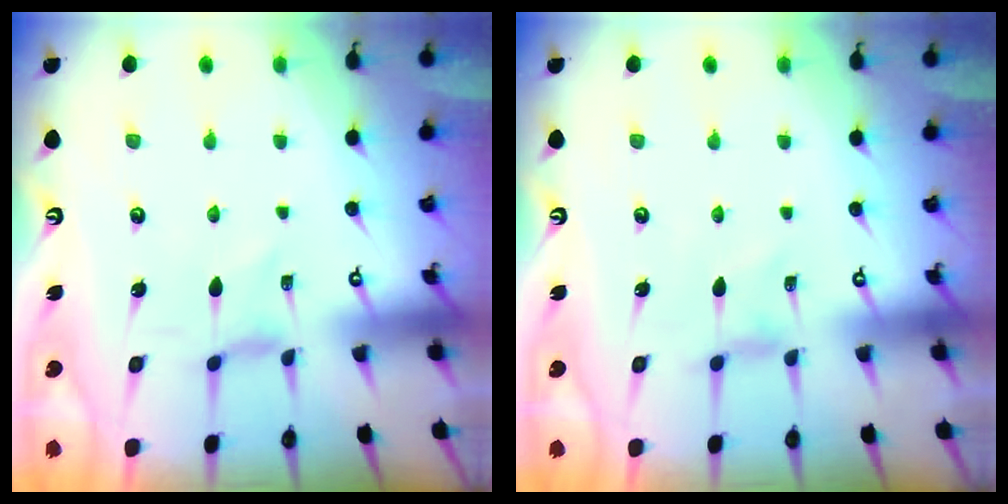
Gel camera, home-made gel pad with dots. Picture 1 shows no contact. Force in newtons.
{"total": 1.5, "press": 1.5, "slide": 0.3}